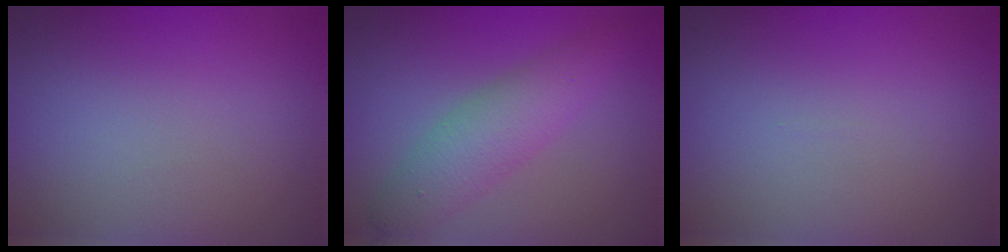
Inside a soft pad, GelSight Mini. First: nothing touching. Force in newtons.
{"total": 4.3, "press": 4.3, "slide": 0.1}
{"total": 0.0}